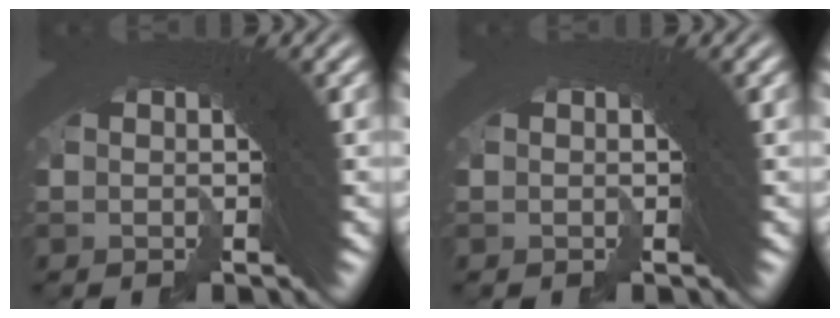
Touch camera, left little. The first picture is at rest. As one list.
[{"total": 0.0}]